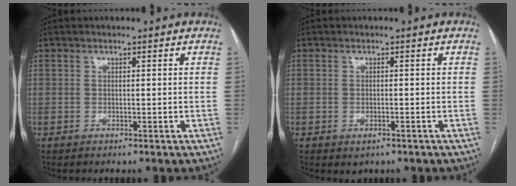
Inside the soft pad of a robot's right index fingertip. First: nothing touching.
{"total": 1.5, "force": [-0.8, 0.8, 1.0], "torque": [-0.014, -0.001, -0.002]}